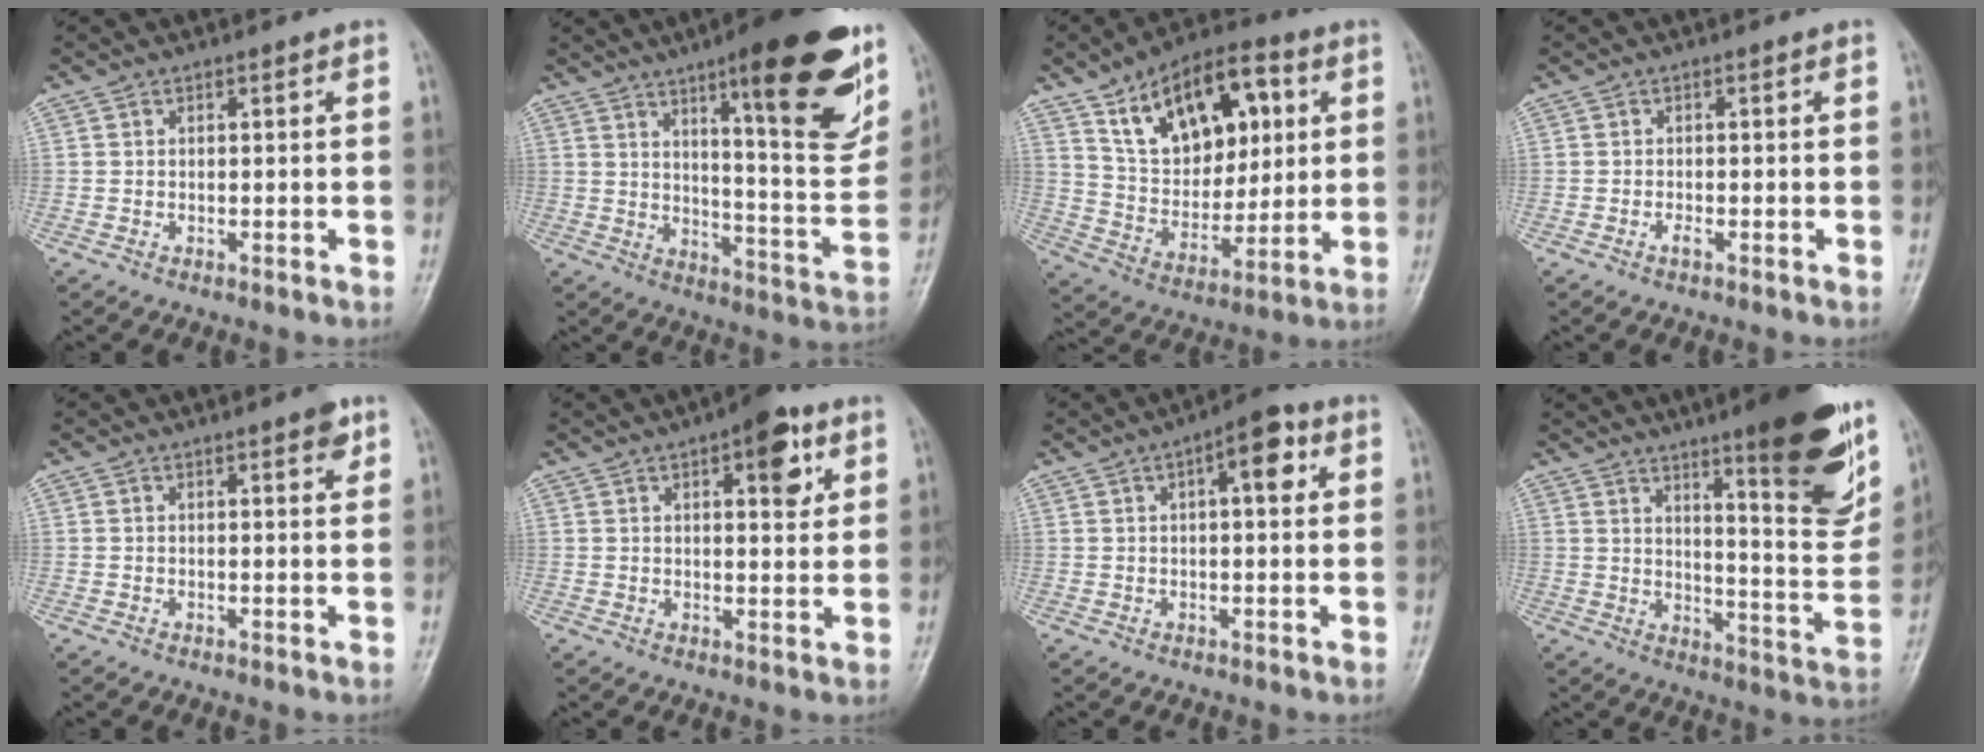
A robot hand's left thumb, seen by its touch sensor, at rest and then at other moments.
{"total": 23.9, "force": [12.9, 5.4, 19.3], "torque": [-0.226, -0.059, 0.185]}
{"total": 19.9, "force": [8.0, 11.6, 14.1], "torque": [-0.168, -0.018, 0.139]}
{"total": 1.1, "force": [-0.6, 0.3, 0.9], "torque": [-0.015, 0.003, -0.013]}
{"total": 2.4, "force": [1.4, 0.8, 1.7], "torque": [-0.017, -0.005, 0.015]}
{"total": 8.5, "force": [3.9, 3.5, 6.7], "torque": [-0.063, -0.011, 0.046]}
{"total": 7.2, "force": [2.4, 2.9, 6.2], "torque": [-0.072, 0.012, 0.025]}
{"total": 19.3, "force": [11.4, 3.6, 15.2], "torque": [-0.163, -0.071, 0.167]}